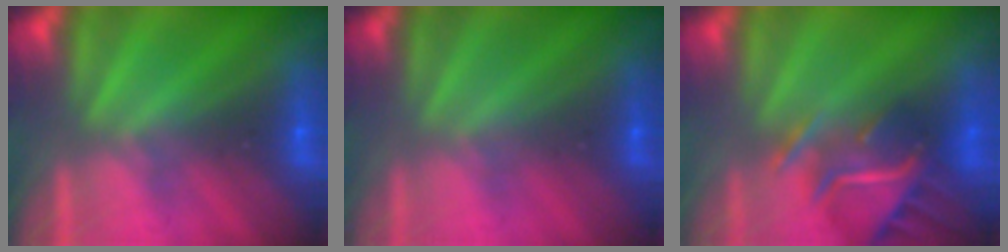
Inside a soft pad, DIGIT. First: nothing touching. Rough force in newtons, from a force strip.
{"total": 2.3}
{"total": 5.8}